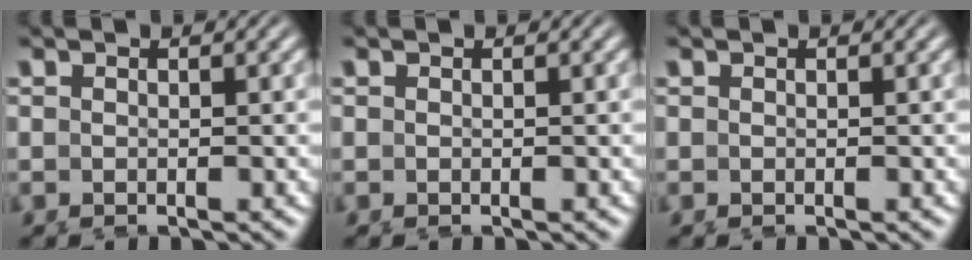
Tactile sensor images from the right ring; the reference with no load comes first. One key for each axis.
{"total": 0.0}
{"total": 0.0}